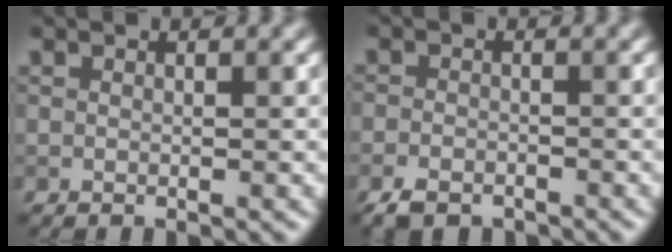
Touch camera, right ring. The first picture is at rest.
{"total": 3.3, "force": [-2.4, 1.5, 1.5], "torque": [-0.022, -0.005, -0.052]}